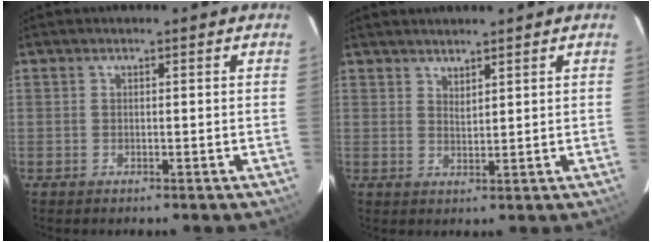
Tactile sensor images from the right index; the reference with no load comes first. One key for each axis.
{"total": 2.5, "fx": 2.4, "fy": 0.4, "fz": 0.8, "tx": -0.011, "ty": 0.003, "tz": 0.041}